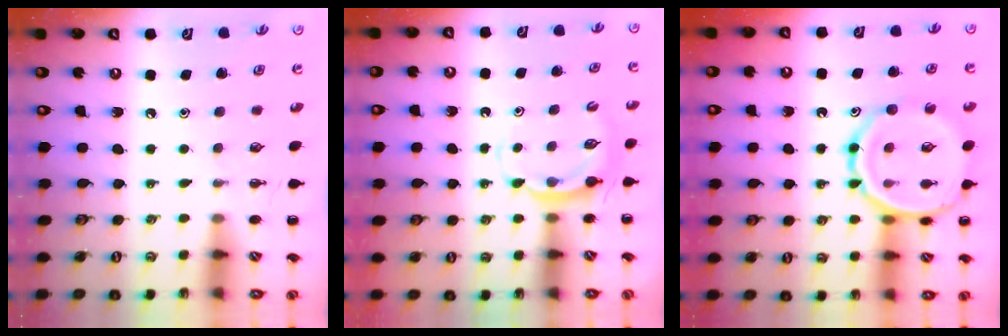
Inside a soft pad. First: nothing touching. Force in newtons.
{"total": 5.6, "press": 5.6, "slide": 0.2}
{"total": 15.2, "press": 15.1, "slide": 1.7}